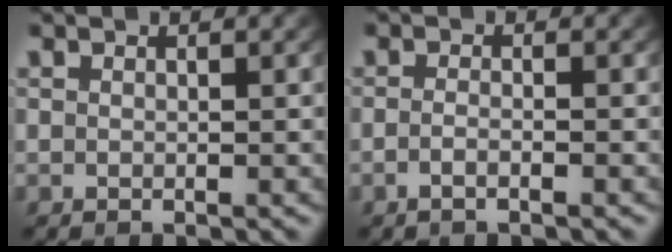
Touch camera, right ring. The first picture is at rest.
{"total": 1.5, "force": [-1.1, -0.1, 1.0], "torque": [-0.028, -0.008, -0.018]}